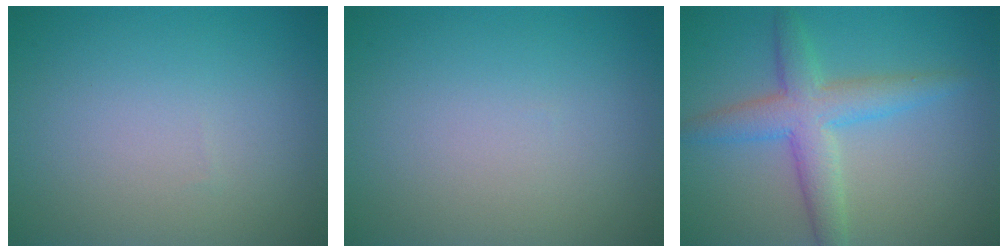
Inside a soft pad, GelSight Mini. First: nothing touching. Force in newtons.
{"total": 0.0}
{"total": 4.7, "press": 4.7, "slide": 0.1}